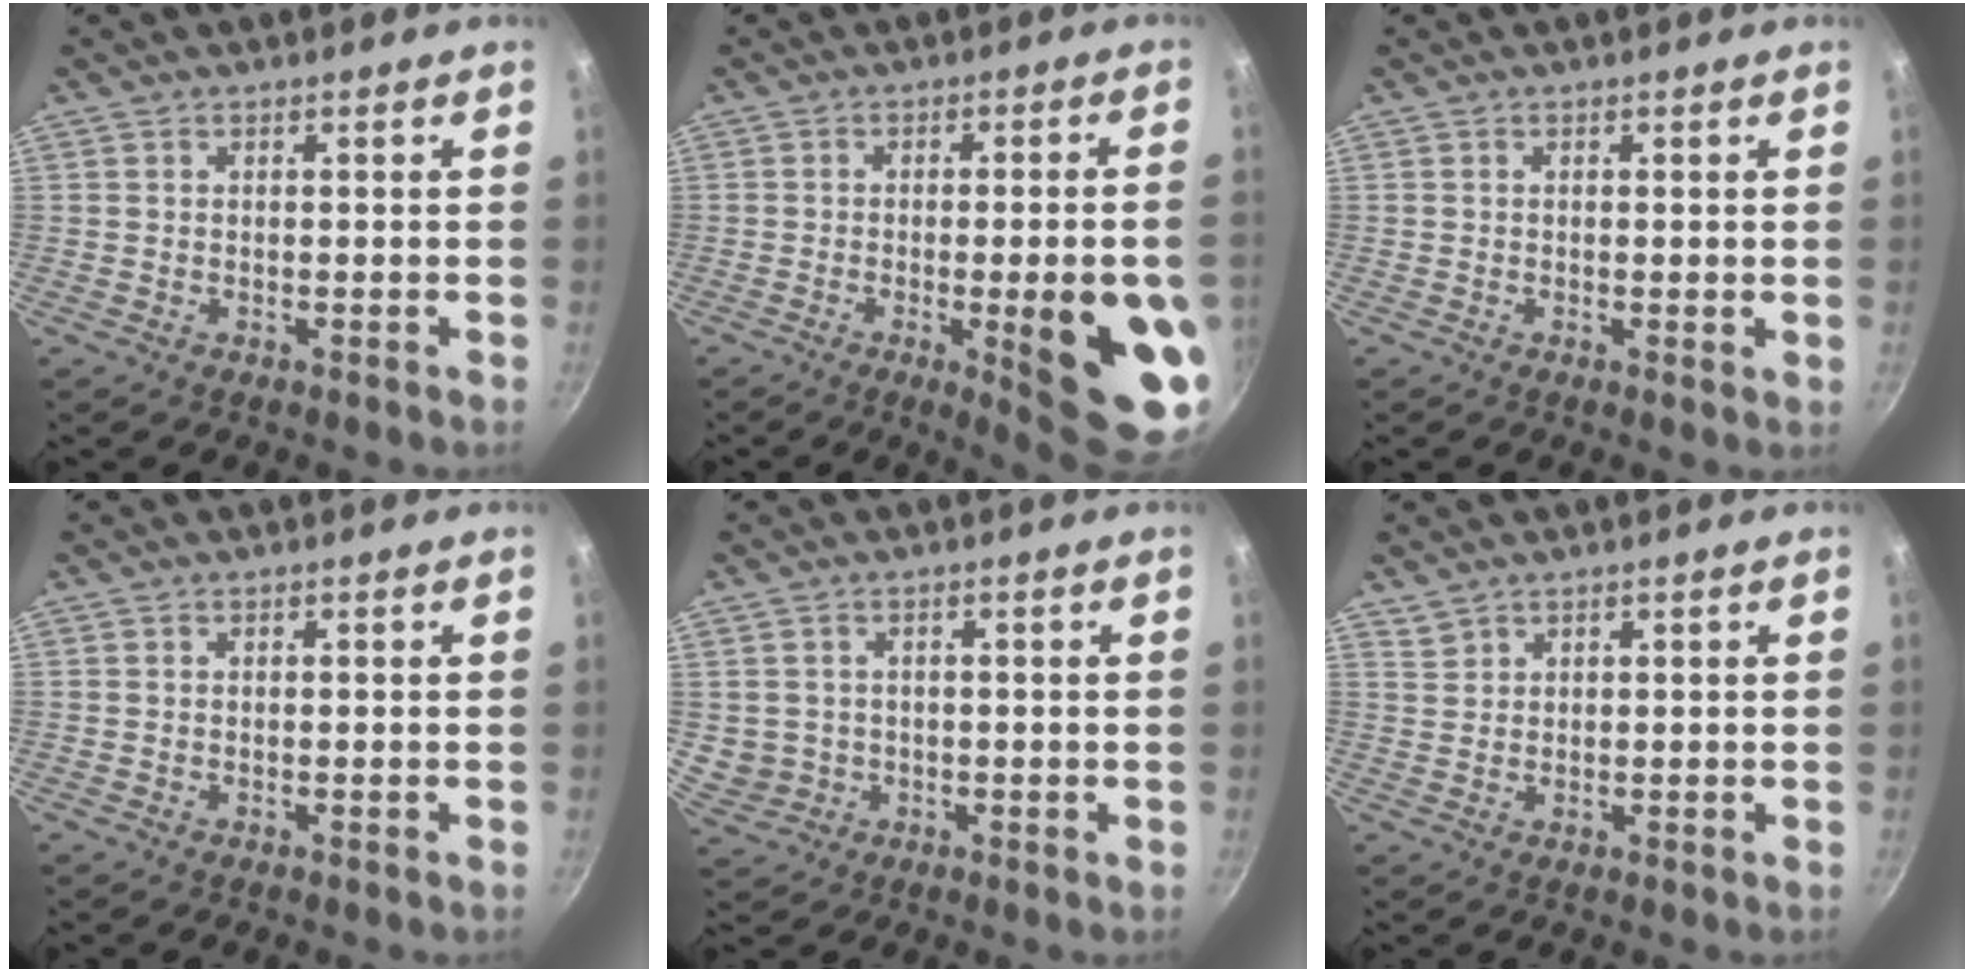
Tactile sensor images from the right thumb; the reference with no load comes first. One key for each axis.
{"total": 16.3, "fx": -4.1, "fy": 3.9, "fz": 15.3, "tx": -0.173, "ty": 0.013, "tz": -0.045}
{"total": 0.8, "fx": 0.1, "fy": 0.3, "fz": 0.7, "tx": -0.010, "ty": -0.002, "tz": 0.000}
{"total": 0.0}
{"total": 4.1, "fx": 0.0, "fy": 3.9, "fz": 1.3, "tx": -0.013, "ty": 0.006, "tz": 0.011}
{"total": 1.7, "fx": 1.5, "fy": 0.8, "fz": 0.1, "tx": 0.007, "ty": 0.004, "tz": 0.034}